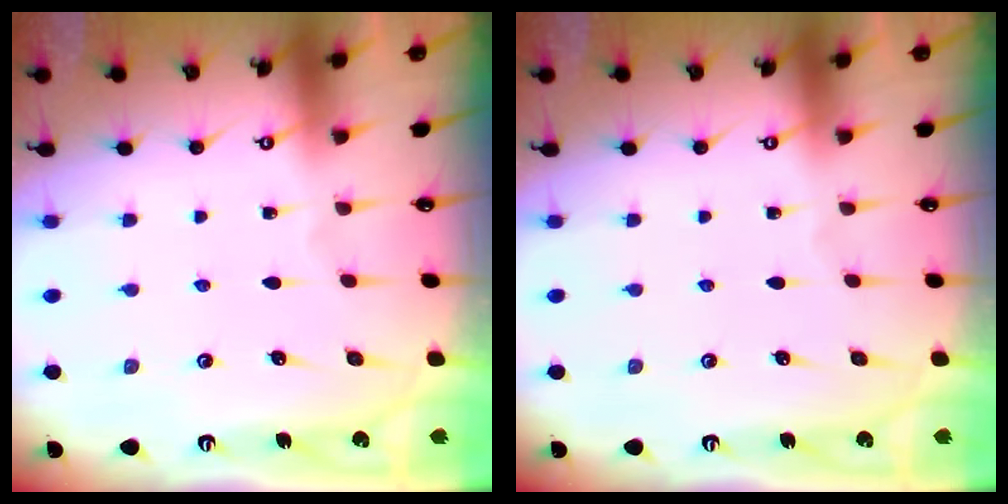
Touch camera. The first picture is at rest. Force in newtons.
{"total": 0.0}